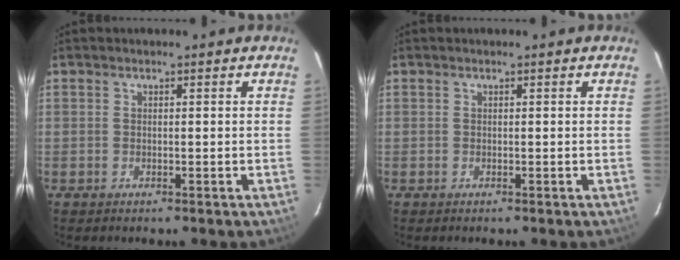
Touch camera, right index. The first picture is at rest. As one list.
[{"total": 0.0}]